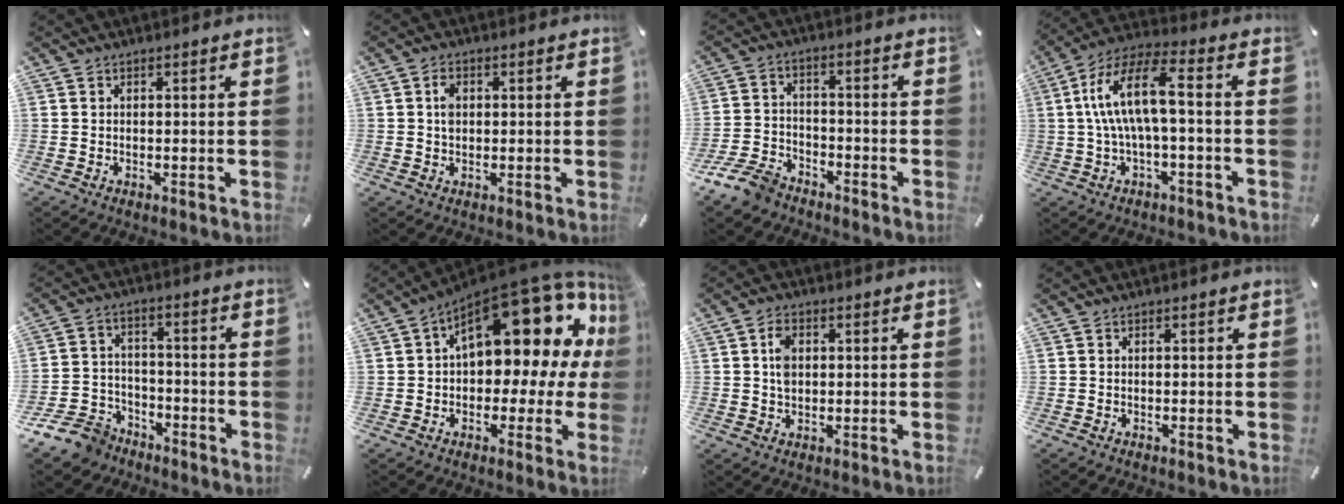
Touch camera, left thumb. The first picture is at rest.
{"total": 2.8, "force": [0.4, 2.0, 1.9], "torque": [-0.032, 0.004, 0.005]}
{"total": 9.1, "force": [-7.3, 4.3, 3.2], "torque": [-0.062, 0.038, -0.139]}
{"total": 13.5, "force": [0.2, 4.5, 12.7], "torque": [-0.255, 0.004, 0.000]}
{"total": 10.6, "force": [-7.8, 6.6, 2.9], "torque": [-0.056, 0.058, -0.145]}
{"total": 19.2, "force": [8.7, 9.0, 14.6], "torque": [-0.192, -0.071, 0.143]}
{"total": 4.3, "force": [0.7, 3.1, 2.9], "torque": [-0.046, 0.003, 0.008]}
{"total": 0.0}